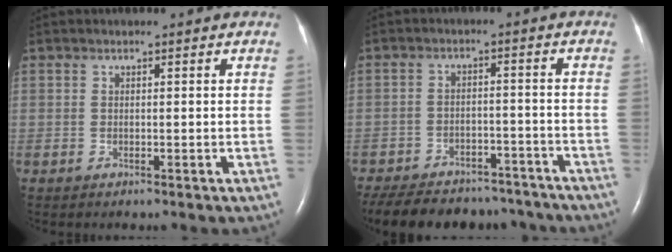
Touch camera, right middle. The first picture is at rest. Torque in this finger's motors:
{"motor_torque": [1.07, -1.07, 0.16, 0.08]}